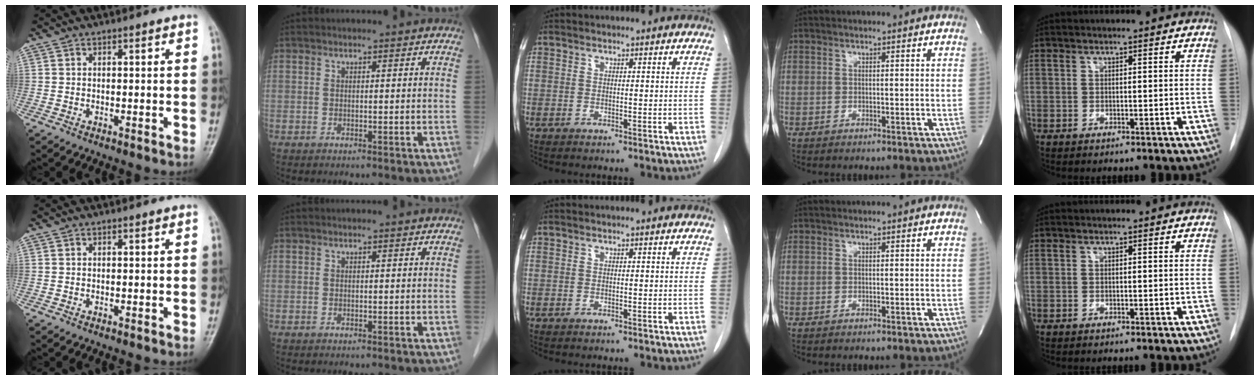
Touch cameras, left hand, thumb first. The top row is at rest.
{}